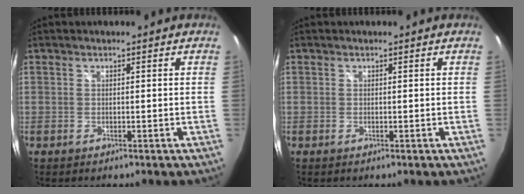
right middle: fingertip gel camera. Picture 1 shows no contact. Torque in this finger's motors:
{"motor_torque": [0.00, 0.00, 0.00, 0.00]}